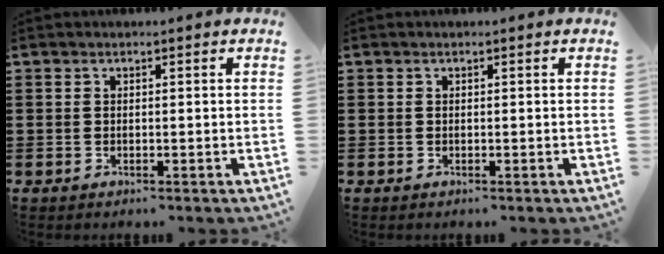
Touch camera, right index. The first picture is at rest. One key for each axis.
{"total": 0.0}